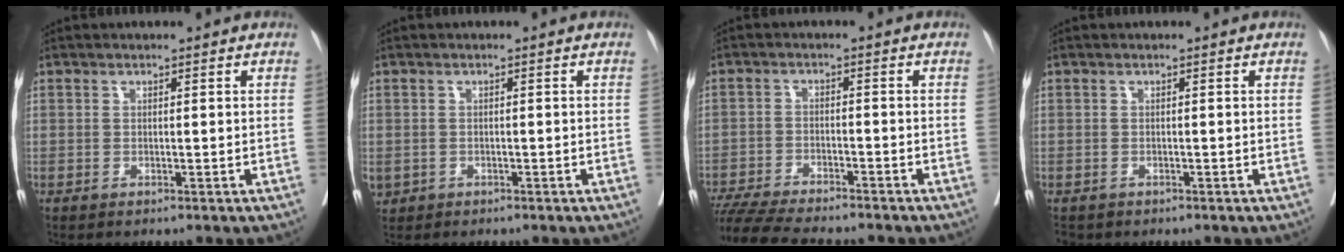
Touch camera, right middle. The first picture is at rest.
{"total": 2.4, "force": [-1.1, 2.0, 0.7], "torque": [-0.018, -0.001, -0.013]}
{"total": 12.6, "force": [-11.3, 1.3, 5.5], "torque": [-0.083, -0.015, -0.176]}
{"total": 1.8, "force": [-1.4, 1.1, 0.2], "torque": [-0.008, -0.001, -0.024]}